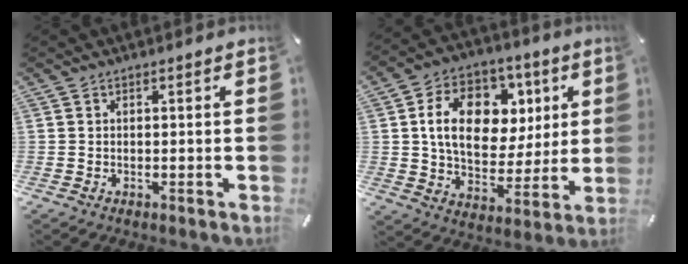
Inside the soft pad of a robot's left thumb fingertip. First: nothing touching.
{"total": 16.8, "force": [4.6, 12.4, 10.4], "torque": [-0.159, 0.003, 0.088]}